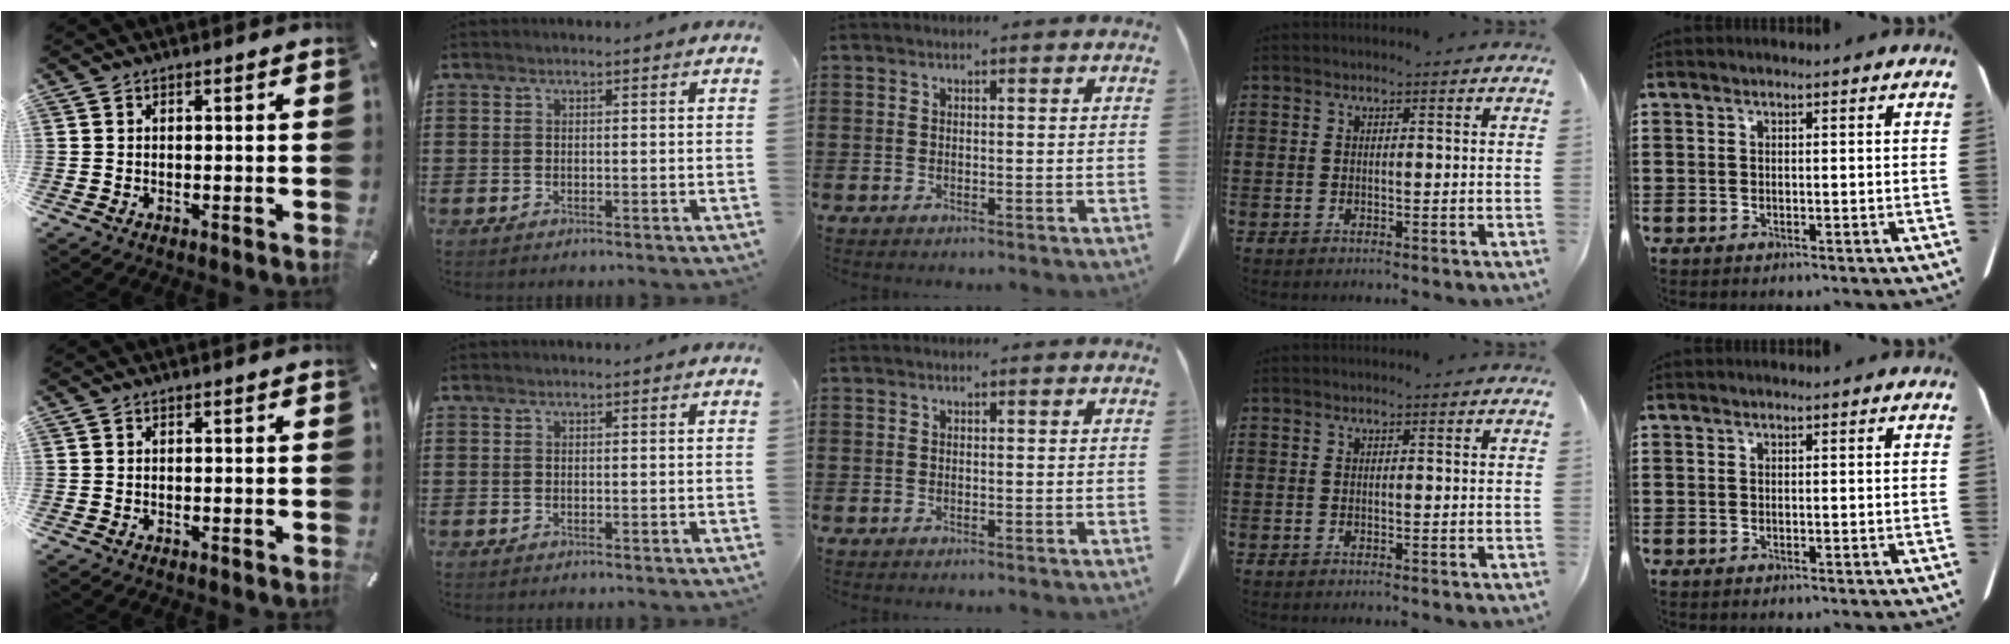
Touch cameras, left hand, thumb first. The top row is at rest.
{}